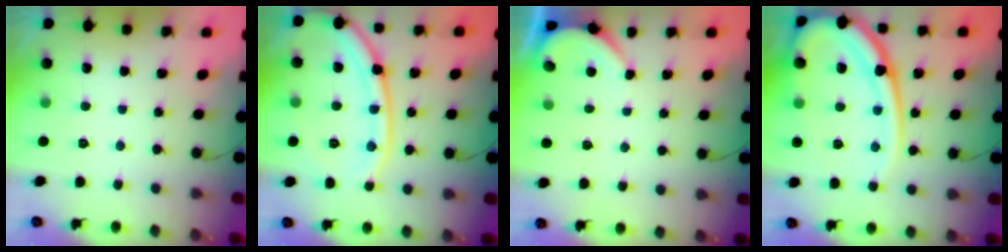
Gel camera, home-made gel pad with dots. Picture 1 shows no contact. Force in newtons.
{"total": 16.5, "press": 16.4, "slide": 1.6}
{"total": 2.1, "press": 2.1, "slide": 0.3}
{"total": 18.9, "press": 18.8, "slide": 2.3}